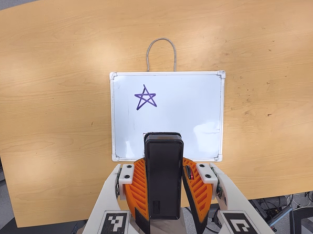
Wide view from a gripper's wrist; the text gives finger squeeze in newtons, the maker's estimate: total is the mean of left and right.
{"total": 7.0, "left": 5.4, "right": 8.6}